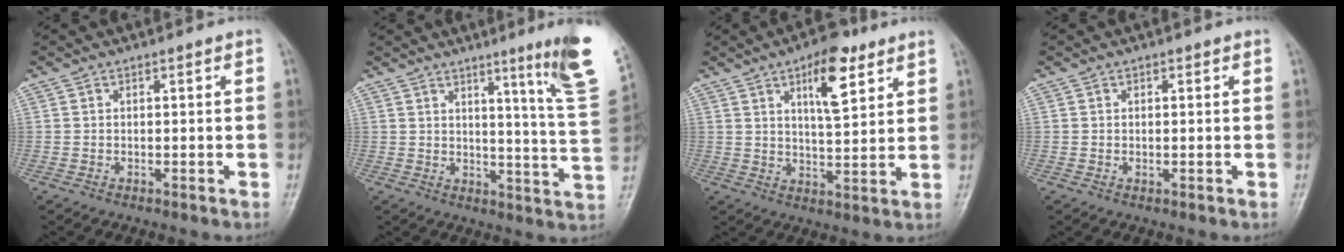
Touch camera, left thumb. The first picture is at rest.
{"total": 14.5, "force": [8.1, 0.2, 12.1], "torque": [-0.147, -0.056, 0.103]}
{"total": 9.9, "force": [5.2, 3.5, 7.6], "torque": [-0.102, -0.026, 0.081]}
{"total": 0.7, "force": [0.2, 0.6, 0.4], "torque": [-0.002, -0.001, 0.001]}